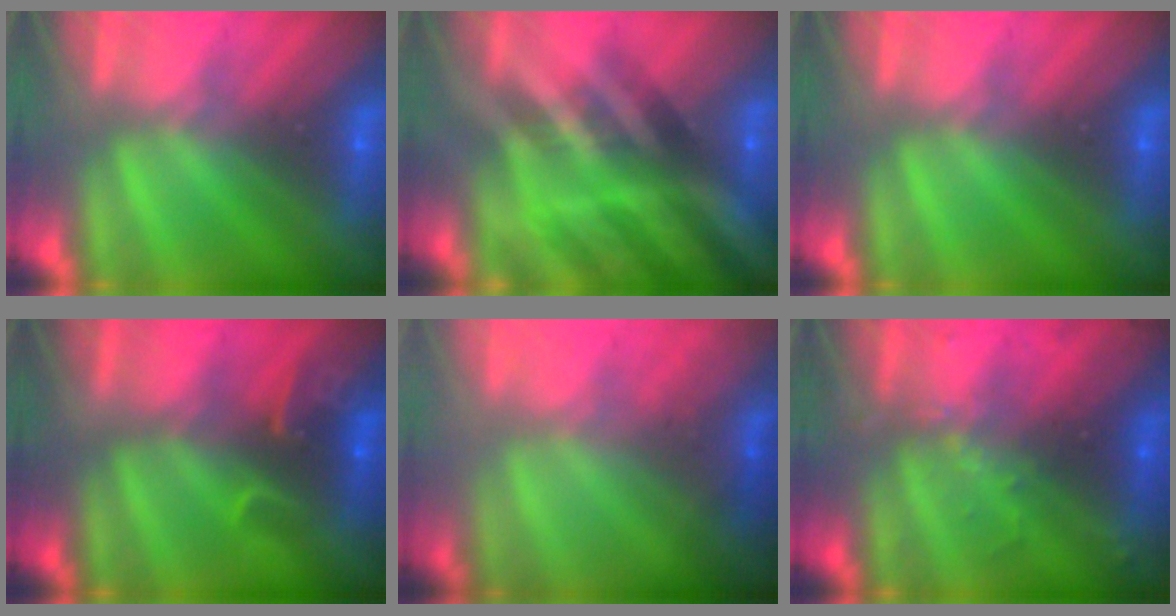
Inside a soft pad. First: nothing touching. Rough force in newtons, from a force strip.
{"total": 7.8}
{"total": 0.0}
{"total": 3.4}
{"total": 1.4}
{"total": 2.9}